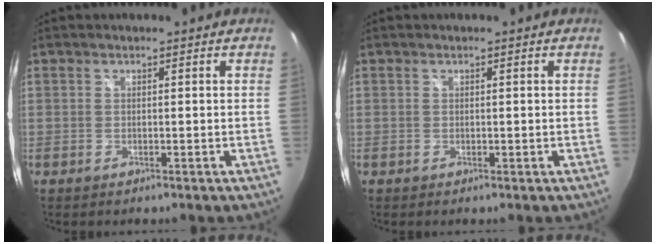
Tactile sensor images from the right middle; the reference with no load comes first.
{"total": 0.0}